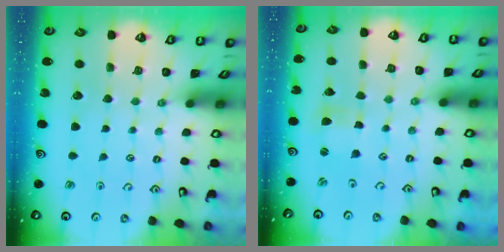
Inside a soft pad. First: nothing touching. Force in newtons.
{"total": 1.2, "press": 1.2, "slide": 0.2}